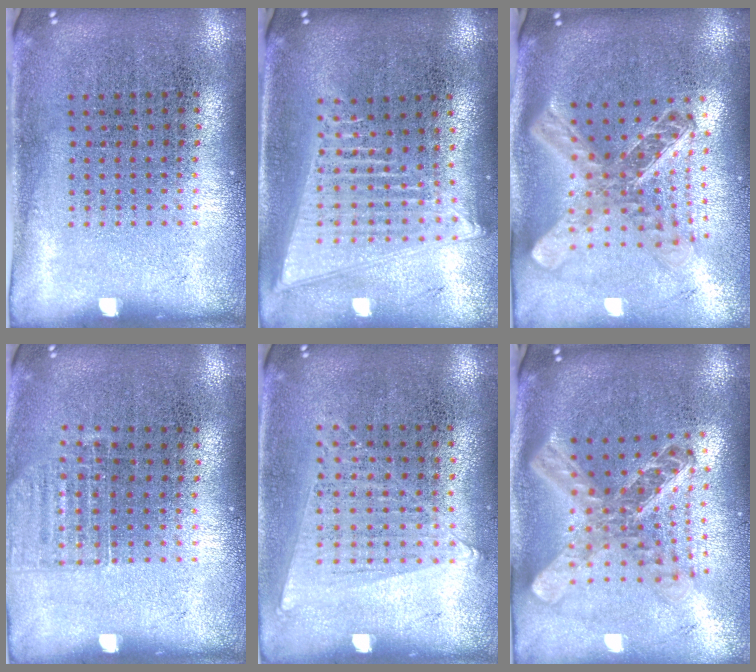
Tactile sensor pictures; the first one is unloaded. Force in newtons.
{"total": 2.1, "press": 1.8, "slide": 1.1}
{"total": 2.6, "press": 1.9, "slide": 1.7}
{"total": 0.9, "press": 0.9, "slide": 0.1}
{"total": 1.1, "press": 1.1, "slide": 0.4}
{"total": 2.4, "press": 1.9, "slide": 1.5}